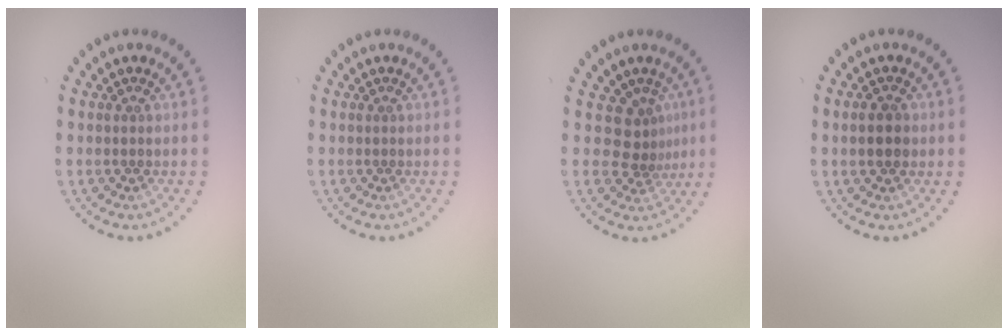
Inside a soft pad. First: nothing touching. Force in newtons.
{"total": 0.0}
{"total": 2.8, "press": 1.8, "slide": 2.2}
{"total": 2.3, "press": 2.3, "slide": 0.2}